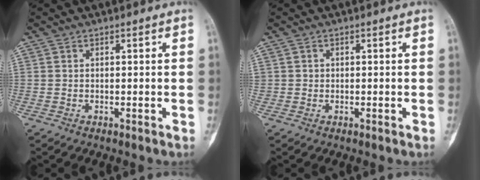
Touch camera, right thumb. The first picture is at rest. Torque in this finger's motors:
{"motor_torque": [-0.09, -0.13, 0.20, 0.07, 0.05]}